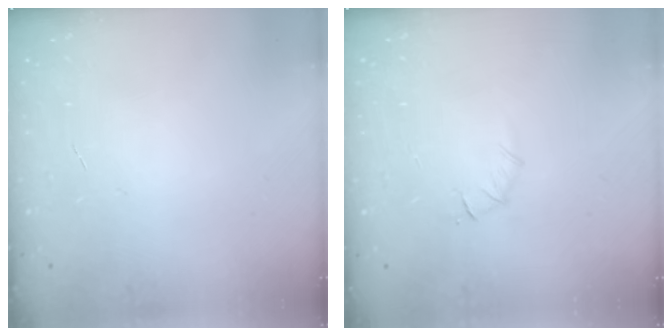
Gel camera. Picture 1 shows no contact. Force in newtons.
{"total": 4.0, "press": 3.9, "slide": 1.1}